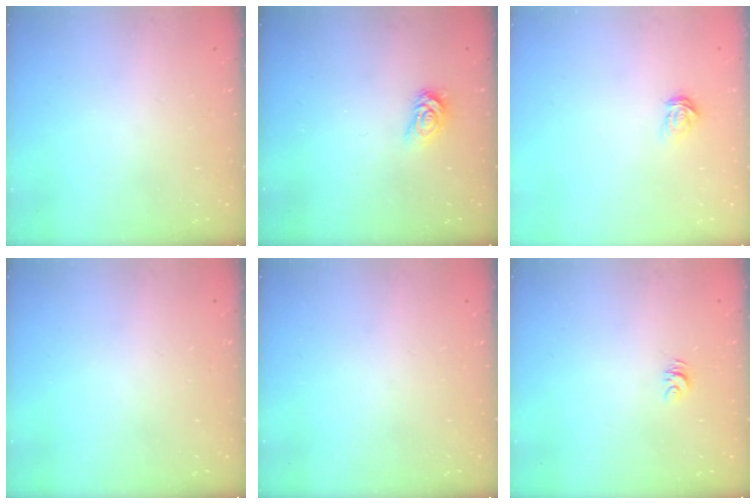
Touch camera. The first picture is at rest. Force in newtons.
{"total": 3.9, "press": 3.9, "slide": 0.5}
{"total": 3.5, "press": 3.5, "slide": 0.3}
{"total": 0.0}
{"total": 0.0}
{"total": 3.9, "press": 3.9, "slide": 0.3}